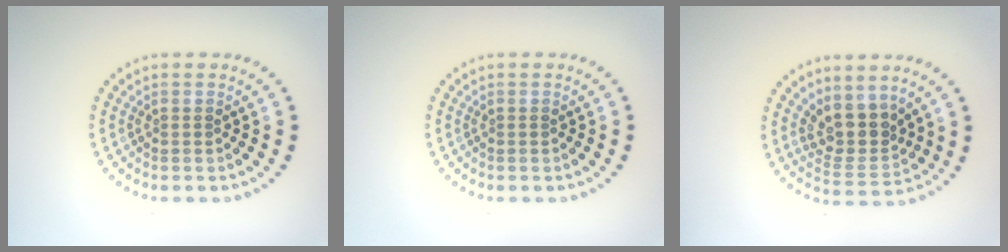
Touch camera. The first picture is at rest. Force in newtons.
{"total": 0.0}
{"total": 3.8, "press": 3.1, "slide": 2.3}